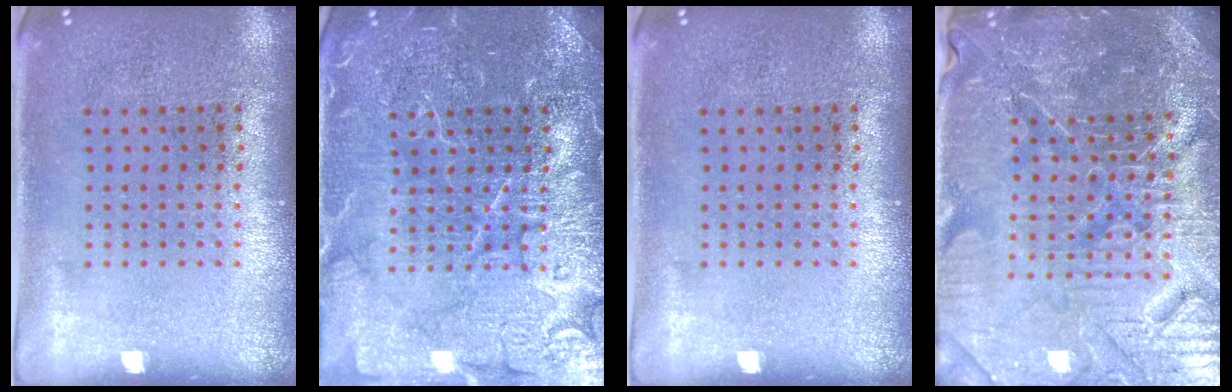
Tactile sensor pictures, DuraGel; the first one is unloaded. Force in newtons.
{"total": 7.2, "press": 7.1, "slide": 1.0}
{"total": 0.0}
{"total": 5.8, "press": 5.4, "slide": 2.2}